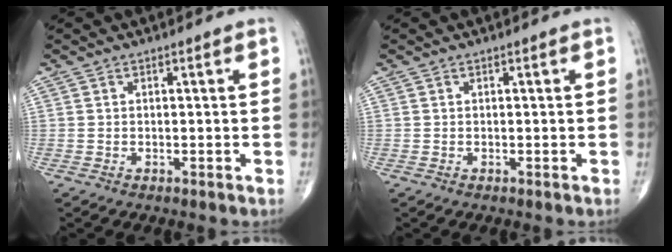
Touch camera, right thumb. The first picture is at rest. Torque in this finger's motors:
{"motor_torque": [-0.08, 0.08, -0.04, 0.02, 0.00]}